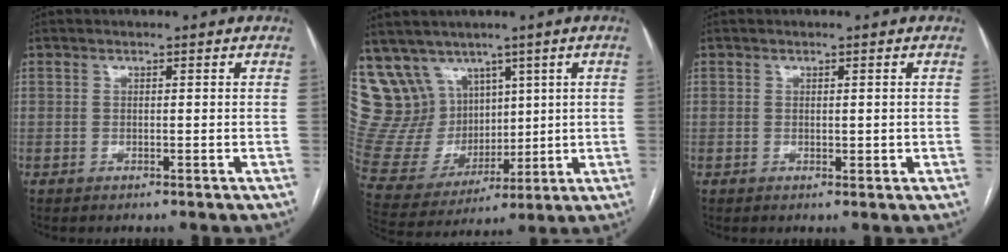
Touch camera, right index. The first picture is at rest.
{"total": 16.1, "force": [9.3, 12.2, 4.6], "torque": [-0.119, 0.066, 0.217]}
{"total": 1.1, "force": [0.2, 0.8, 0.6], "torque": [-0.008, 0.000, 0.007]}